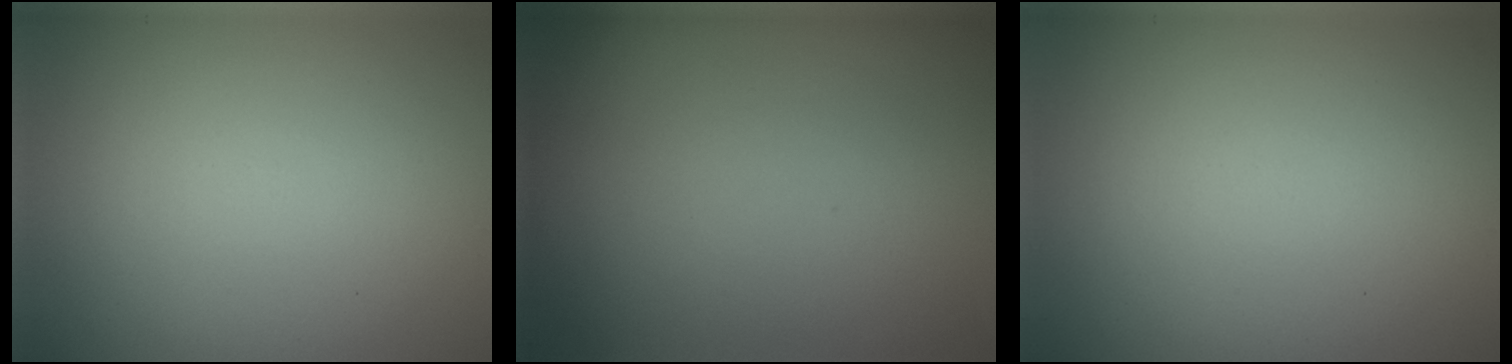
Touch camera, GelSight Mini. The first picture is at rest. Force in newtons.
{"total": 0.0}
{"total": 0.0}